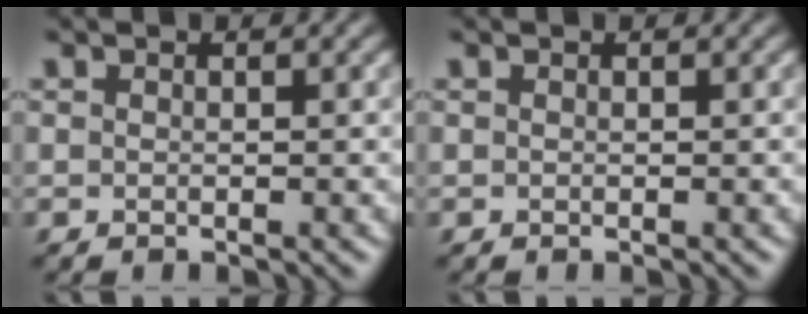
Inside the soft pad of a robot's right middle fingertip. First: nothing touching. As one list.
[{"total": 0.0}]